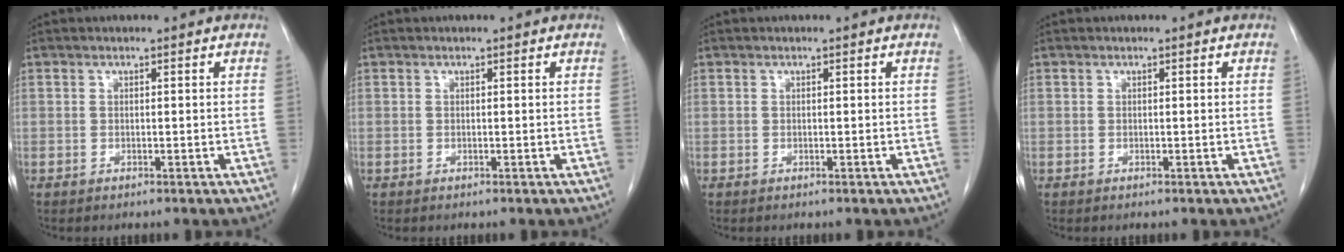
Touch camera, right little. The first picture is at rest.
{"total": 0.0}
{"total": 0.0}
{"total": 0.0}